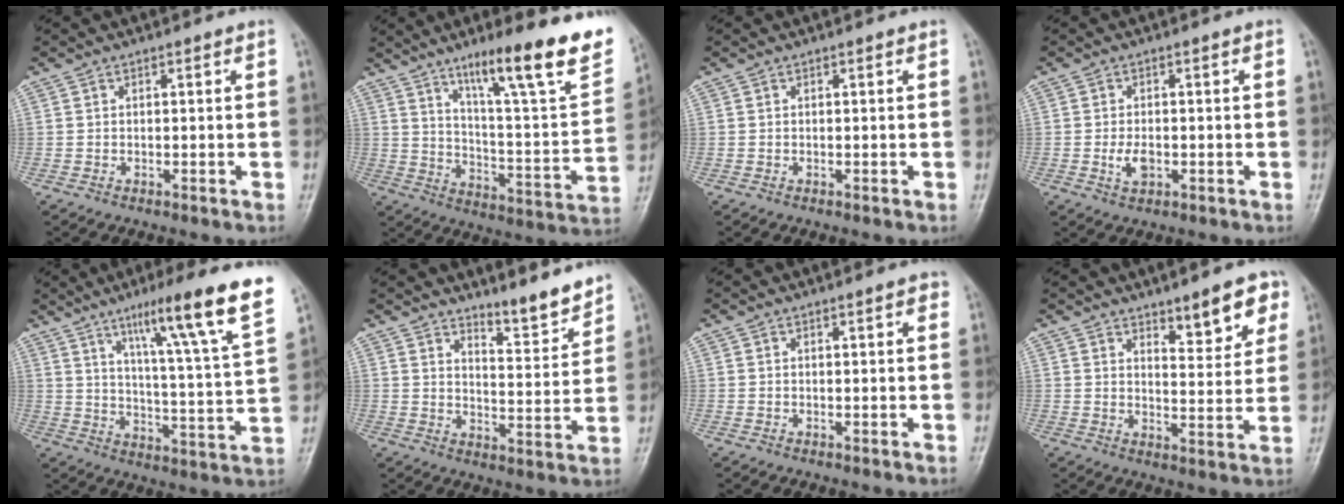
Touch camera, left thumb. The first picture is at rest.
{"total": 24.3, "force": [15.1, 4.3, 18.5], "torque": [-0.244, -0.062, 0.236]}
{"total": 0.0}
{"total": 3.3, "force": [-0.8, 1.9, 2.6], "torque": [-0.048, 0.002, -0.012]}
{"total": 19.4, "force": [11.8, 0.8, 15.4], "torque": [-0.211, -0.050, 0.170]}
{"total": 7.6, "force": [6.7, 1.1, 3.3], "torque": [-0.035, -0.066, 0.108]}
{"total": 1.3, "force": [0.7, 0.3, 1.0], "torque": [-0.013, 0.000, 0.008]}
{"total": 8.8, "force": [5.4, 3.1, 6.2], "torque": [-0.057, -0.035, 0.077]}